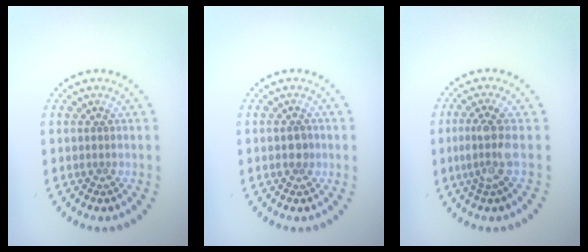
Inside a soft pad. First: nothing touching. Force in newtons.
{"total": 1.3, "press": 1.3, "slide": 0.2}
{"total": 2.9, "press": 2.2, "slide": 1.9}